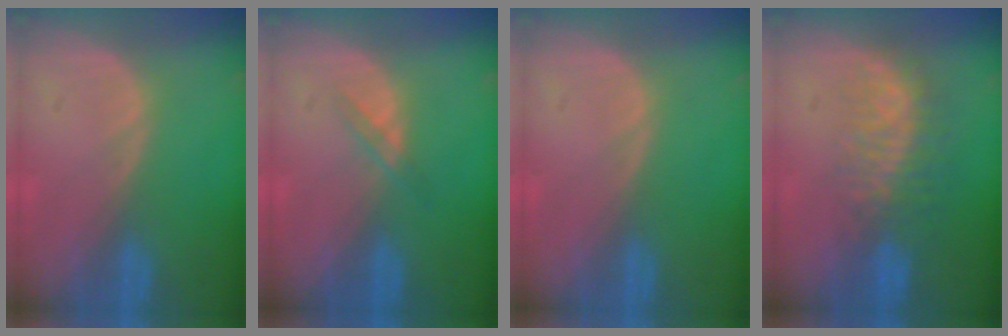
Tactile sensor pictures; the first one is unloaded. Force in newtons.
{"total": 1.5, "press": 1.5, "slide": 0.1}
{"total": 0.0}
{"total": 8.3, "press": 7.0, "slide": 4.4}